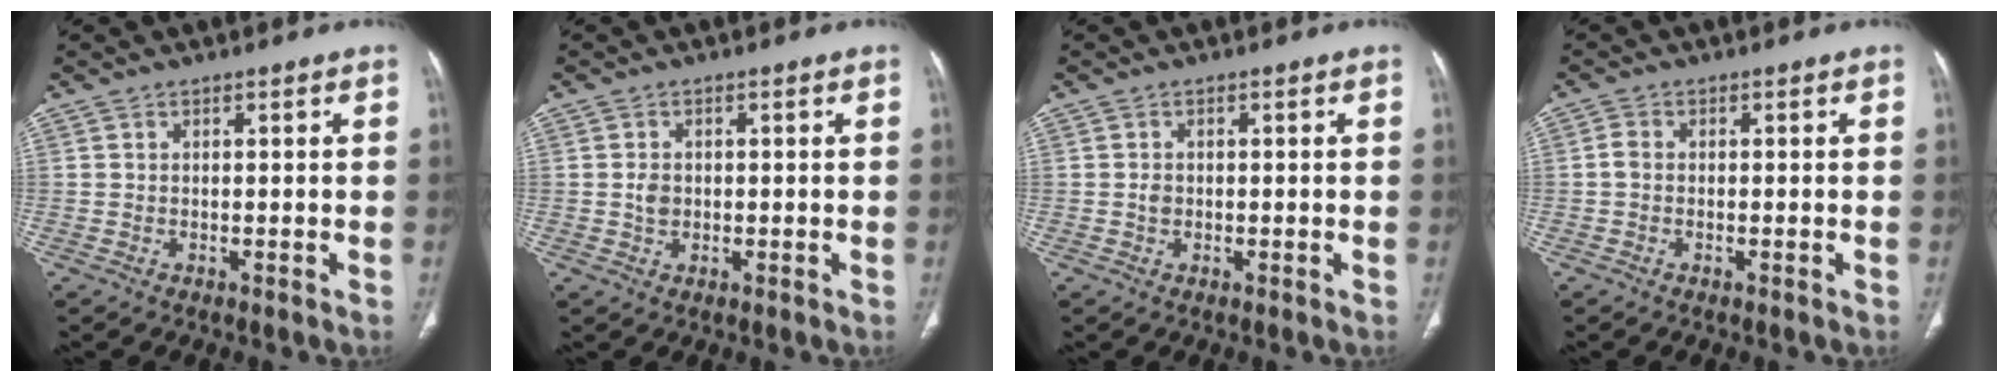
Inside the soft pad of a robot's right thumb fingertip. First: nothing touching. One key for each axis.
{"total": 2.2, "fx": -0.1, "fy": 1.8, "fz": 1.4, "tx": -0.021, "ty": 0.001, "tz": 0.000}
{"total": 1.3, "fx": -0.1, "fy": 1.0, "fz": 0.7, "tx": -0.011, "ty": 0.003, "tz": -0.002}
{"total": 1.7, "fx": -0.3, "fy": 1.2, "fz": 1.1, "tx": -0.021, "ty": 0.002, "tz": -0.012}